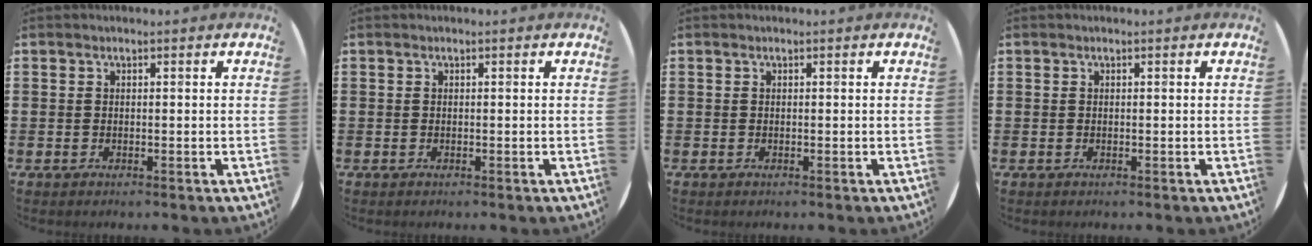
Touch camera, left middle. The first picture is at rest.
{"total": 0.0}
{"total": 0.0}
{"total": 0.0}